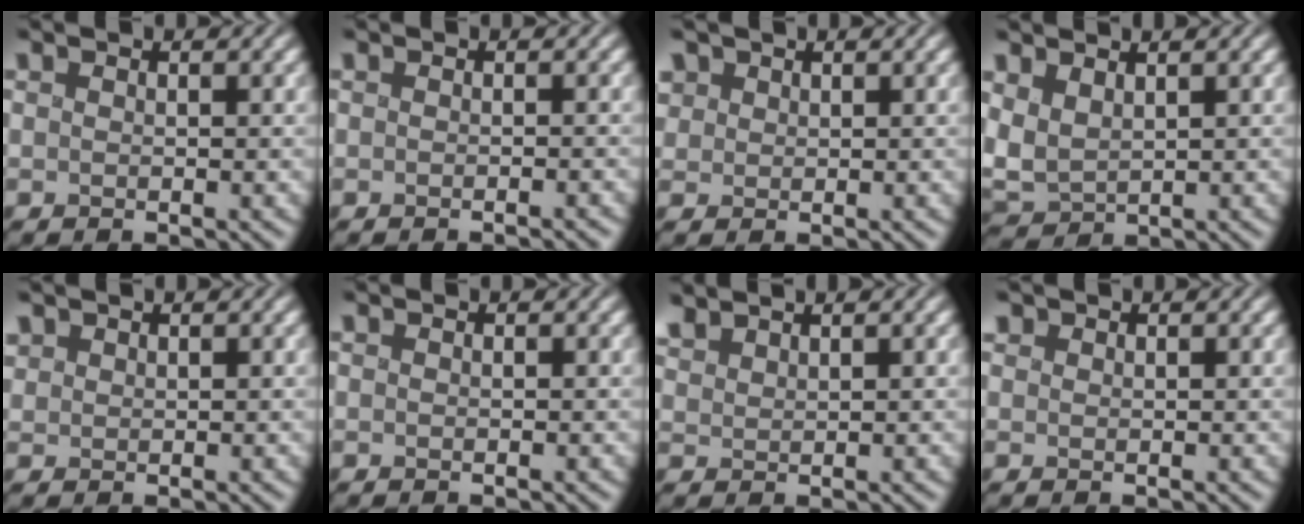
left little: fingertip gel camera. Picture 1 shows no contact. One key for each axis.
{"total": 1.0, "fx": -0.8, "fy": 0.2, "fz": 0.6, "tx": 0.003, "ty": 0.004, "tz": -0.016}
{"total": 2.0, "fx": 1.2, "fy": 1.6, "fz": 0.4, "tx": -0.019, "ty": -0.007, "tz": 0.032}
{"total": 3.3, "fx": 0.8, "fy": 2.1, "fz": 2.5, "tx": -0.063, "ty": 0.002, "tz": 0.017}
{"total": 1.0, "fx": 0.8, "fy": 0.6, "fz": 0.1, "tx": -0.003, "ty": 0.006, "tz": 0.019}
{"total": 0.0}
{"total": 1.8, "fx": 1.7, "fy": 0.5, "fz": 0.6, "tx": -0.011, "ty": 0.010, "tz": 0.036}
{"total": 0.6, "fx": 0.5, "fy": 0.4, "fz": 0.0, "tx": 0.002, "ty": 0.003, "tz": 0.010}